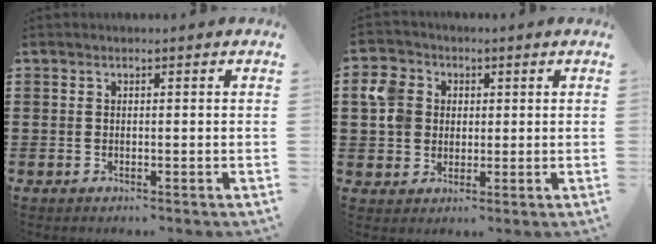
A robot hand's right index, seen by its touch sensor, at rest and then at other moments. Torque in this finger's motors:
{"motor_torque": [0.54, -0.13, 0.24, 0.09]}